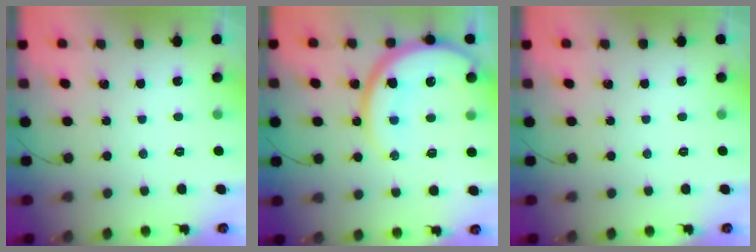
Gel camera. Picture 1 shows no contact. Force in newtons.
{"total": 17.6, "press": 17.5, "slide": 1.5}
{"total": 0.0}